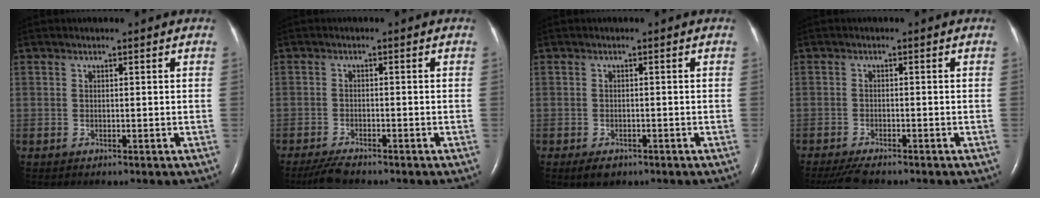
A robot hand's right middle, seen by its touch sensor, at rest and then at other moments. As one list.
[{"total": 3.6, "force": [-3.0, 0.7, 1.8], "torque": [-0.043, -0.010, -0.052]}, {"total": 2.6, "force": [-1.6, 1.4, 1.4], "torque": [-0.028, -0.003, -0.016]}, {"total": 5.2, "force": [-4.3, 1.2, 2.6], "torque": [-0.046, -0.013, -0.069]}]